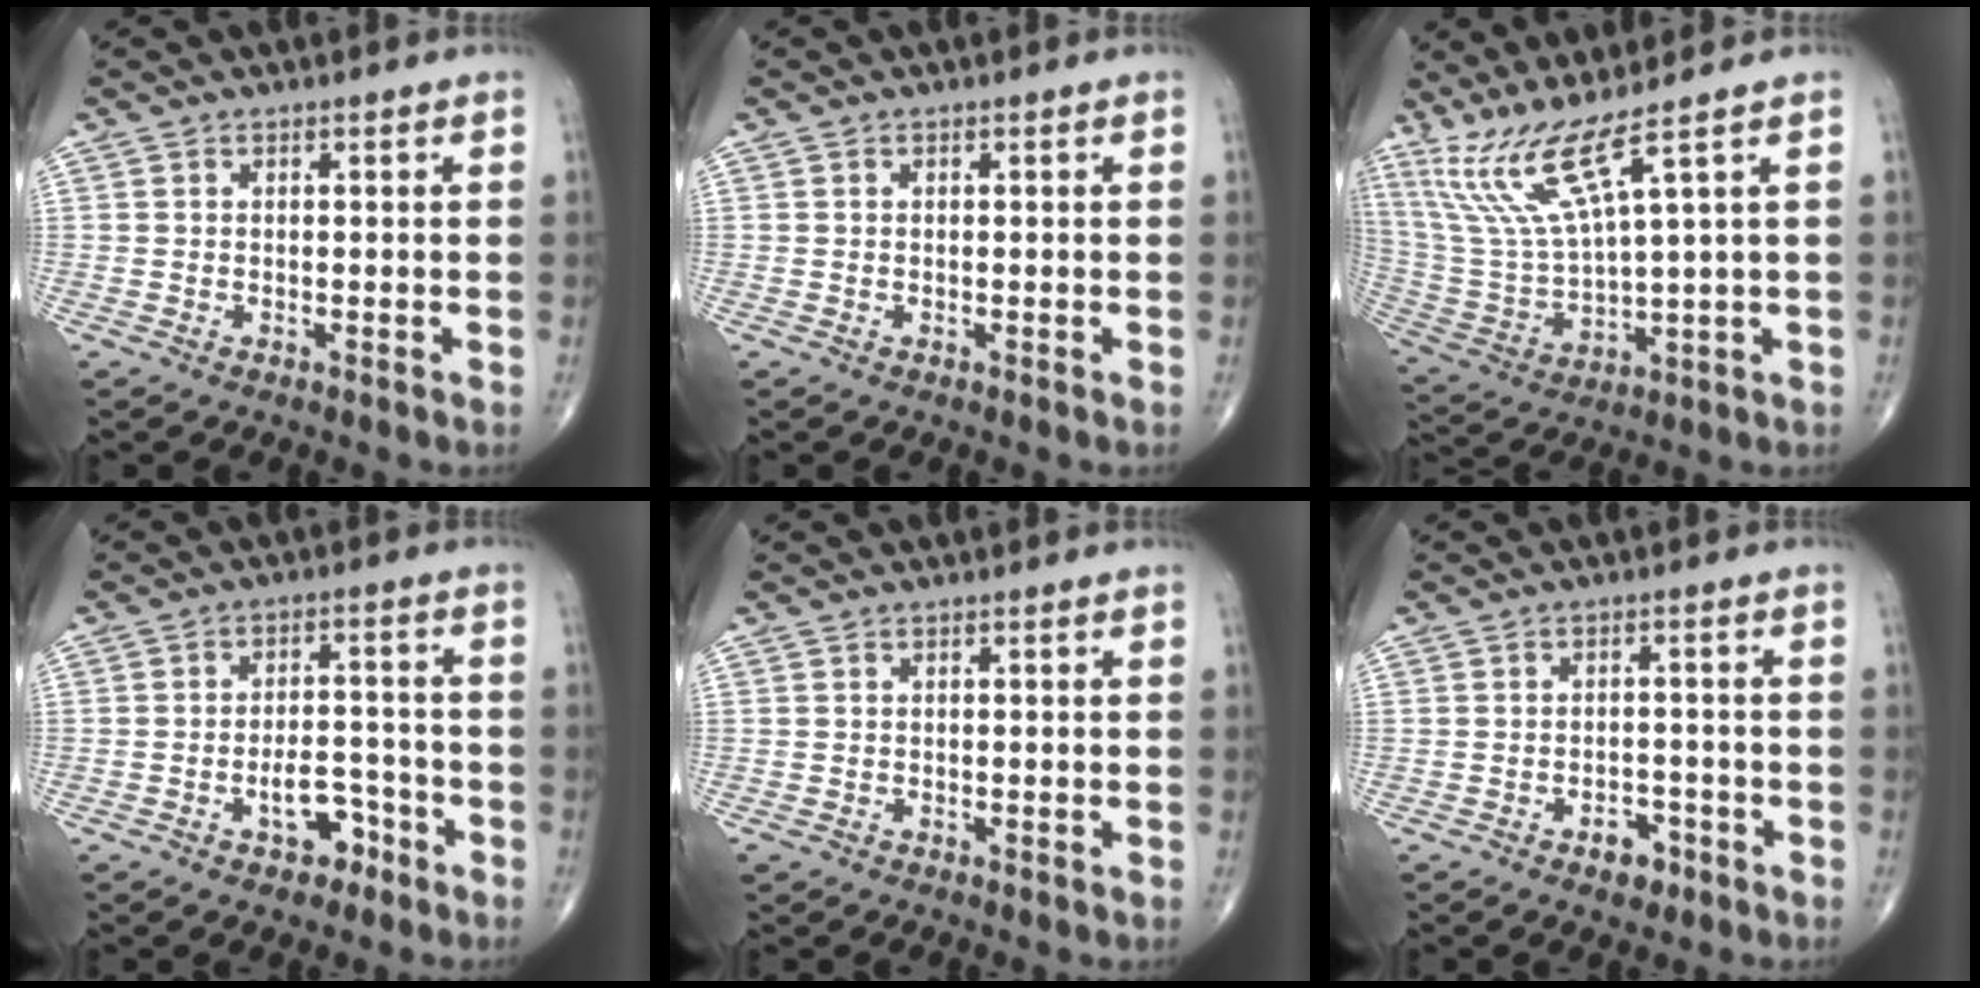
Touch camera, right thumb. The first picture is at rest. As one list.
[{"total": 0.0}, {"total": 10.8, "force": [7.5, -1.1, 7.6], "torque": [-0.175, -0.047, 0.166]}, {"total": 6.1, "force": [-3.3, 3.5, 3.8], "torque": [-0.037, 0.036, -0.049]}, {"total": 0.7, "force": [-0.3, 0.5, 0.3], "torque": [-0.009, -0.002, -0.007]}, {"total": 3.8, "force": [-2.2, 2.3, 2.0], "torque": [-0.014, 0.015, -0.030]}]